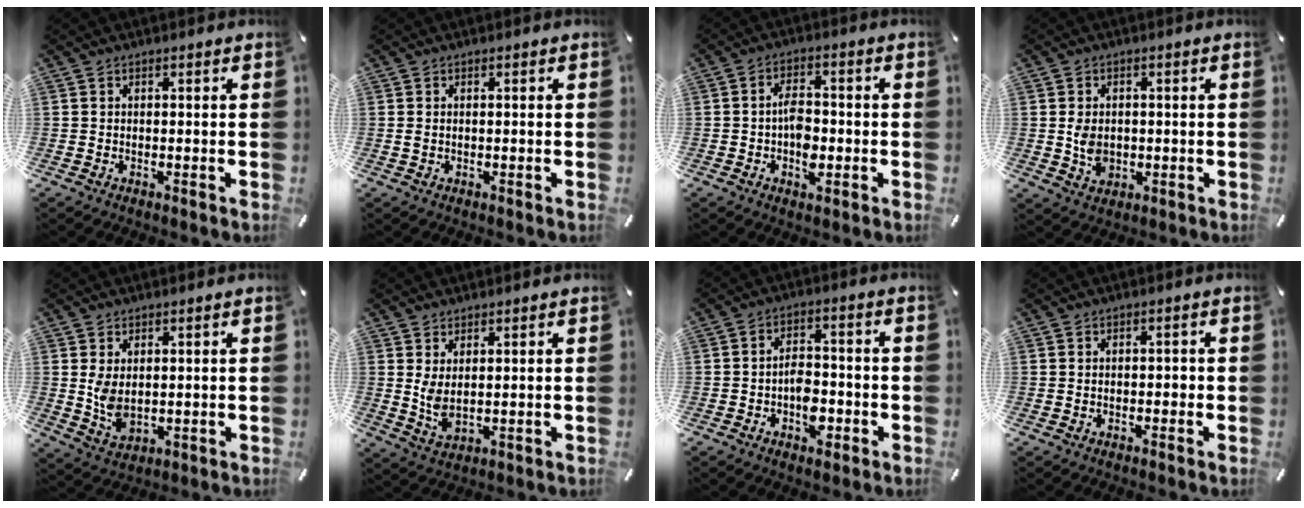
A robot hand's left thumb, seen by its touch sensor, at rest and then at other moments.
{"total": 1.0, "force": [0.0, 0.4, 0.9], "torque": [-0.017, 0.002, -0.001]}
{"total": 6.4, "force": [-1.5, 3.9, 4.8], "torque": [-0.087, 0.005, -0.027]}
{"total": 5.5, "force": [-0.4, 4.3, 3.5], "torque": [-0.068, -0.005, -0.012]}
{"total": 5.4, "force": [1.2, 3.4, 4.0], "torque": [-0.092, -0.006, 0.018]}
{"total": 4.6, "force": [1.6, 2.0, 3.9], "torque": [-0.098, -0.014, 0.027]}
{"total": 6.4, "force": [-2.7, 4.2, 4.1], "torque": [-0.062, 0.012, -0.046]}
{"total": 1.0, "force": [-0.3, 0.6, 0.8], "torque": [-0.016, 0.003, -0.007]}